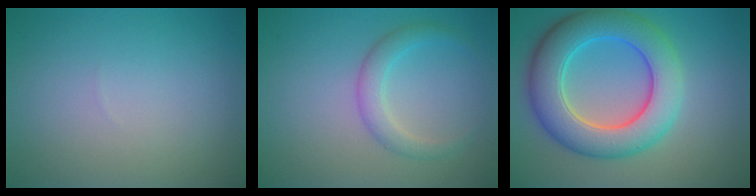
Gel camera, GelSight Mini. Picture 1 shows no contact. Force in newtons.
{"total": 2.3, "press": 2.3, "slide": 0.0}
{"total": 8.6, "press": 8.6, "slide": 0.5}